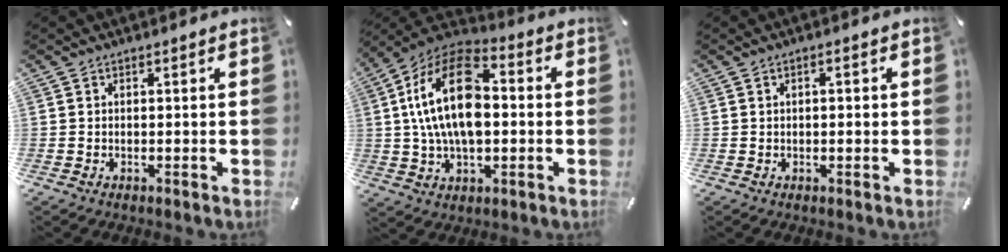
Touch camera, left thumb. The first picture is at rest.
{"total": 18.9, "force": [1.1, 11.7, 14.8], "torque": [-0.305, 0.007, 0.012]}
{"total": 1.2, "force": [0.0, 0.6, 1.0], "torque": [-0.019, 0.004, -0.002]}